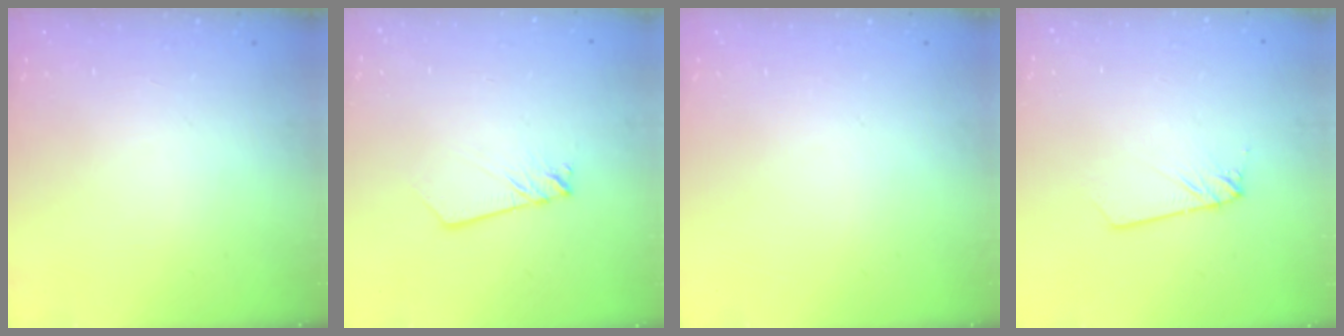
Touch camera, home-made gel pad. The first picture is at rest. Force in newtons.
{"total": 2.7, "press": 2.6, "slide": 0.3}
{"total": 0.0}
{"total": 2.3, "press": 2.3, "slide": 0.1}